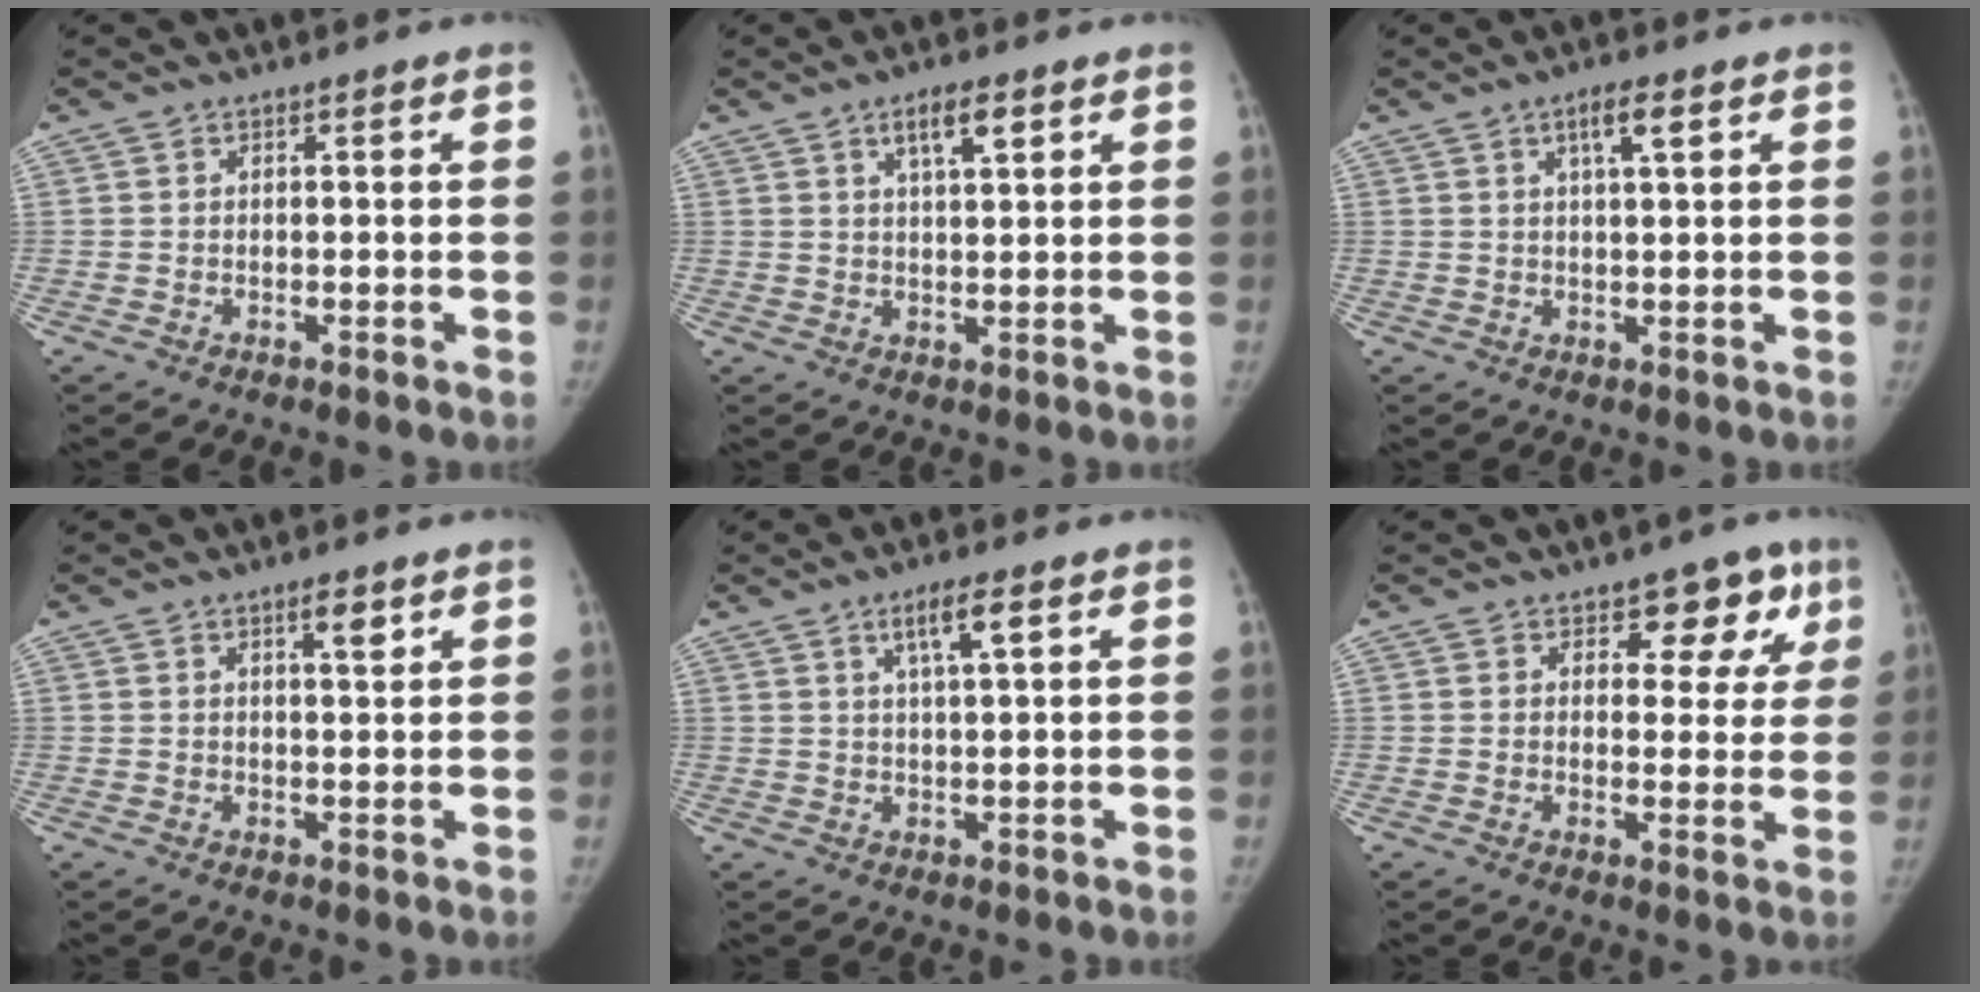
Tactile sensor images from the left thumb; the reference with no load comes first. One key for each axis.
{"total": 5.2, "fx": 2.7, "fy": 1.6, "fz": 4.1, "tx": -0.062, "ty": -0.009, "tz": 0.046}
{"total": 4.0, "fx": 1.9, "fy": 0.8, "fz": 3.4, "tx": -0.060, "ty": -0.001, "tz": 0.034}
{"total": 2.9, "fx": 1.6, "fy": 0.8, "fz": 2.3, "tx": -0.029, "ty": -0.009, "tz": 0.026}
{"total": 5.1, "fx": 2.4, "fy": 0.8, "fz": 4.4, "tx": -0.079, "ty": -0.004, "tz": 0.045}
{"total": 7.8, "fx": 4.4, "fy": 5.0, "fz": 4.1, "tx": 0.001, "ty": -0.014, "tz": 0.051}